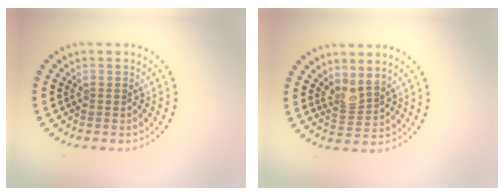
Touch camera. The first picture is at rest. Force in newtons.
{"total": 2.1, "press": 1.6, "slide": 1.4}